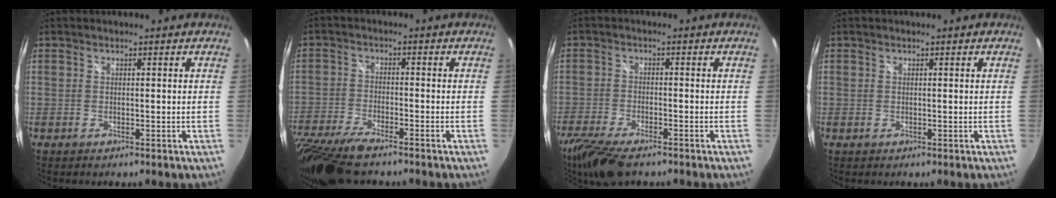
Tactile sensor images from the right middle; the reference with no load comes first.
{"total": 13.2, "force": [-10.5, 3.0, 7.4], "torque": [-0.176, -0.042, -0.197]}
{"total": 11.3, "force": [-8.8, 2.9, 6.5], "torque": [-0.155, -0.040, -0.160]}
{"total": 0.0}